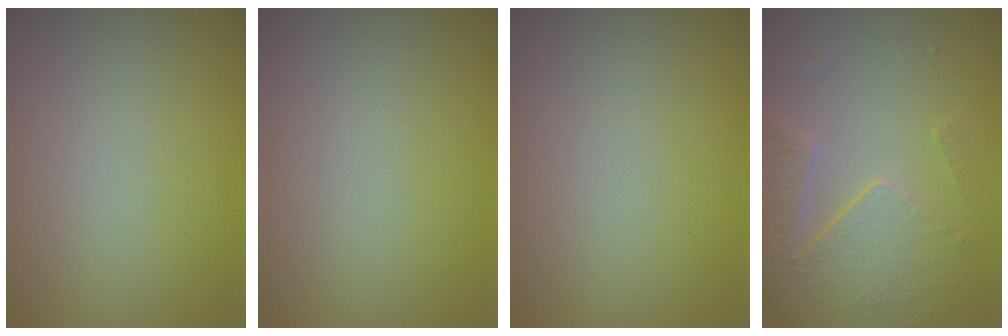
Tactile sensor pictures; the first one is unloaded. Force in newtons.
{"total": 0.0}
{"total": 0.0}
{"total": 3.7, "press": 3.6, "slide": 0.9}